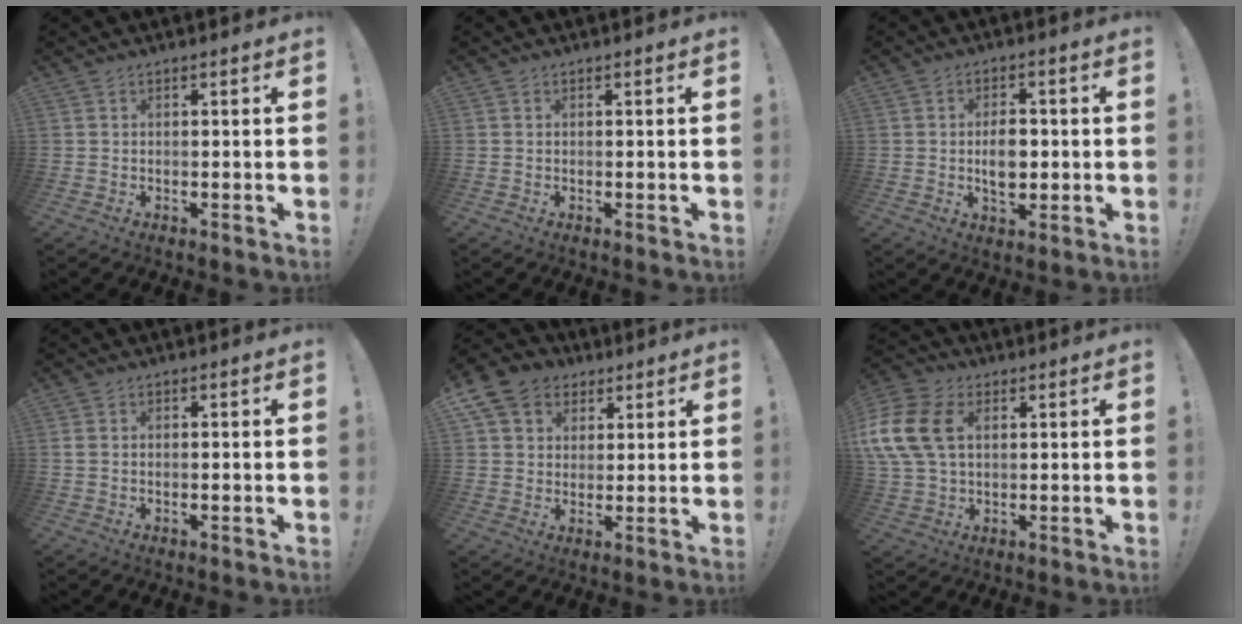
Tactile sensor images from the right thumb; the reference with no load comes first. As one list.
[{"total": 0.0}, {"total": 6.9, "force": [-0.3, 4.7, 5.0], "torque": [-0.066, 0.003, -0.008]}, {"total": 1.0, "force": [-0.1, 0.6, 0.8], "torque": [-0.012, 0.004, -0.001]}, {"total": 10.9, "force": [4.7, 8.9, 4.2], "torque": [-0.057, -0.019, 0.096]}, {"total": 15.9, "force": [3.4, 11.2, 10.9], "torque": [-0.240, 0.000, 0.064]}]